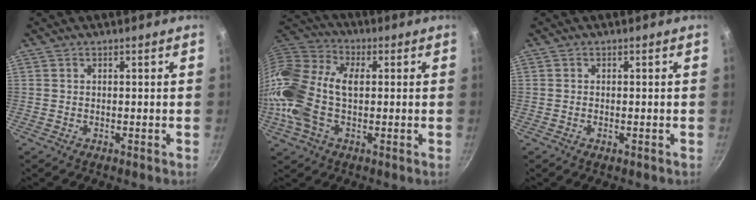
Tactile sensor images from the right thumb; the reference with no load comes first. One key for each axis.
{"total": 18.4, "fx": -0.3, "fy": 11.2, "fz": 14.6, "tx": -0.292, "ty": 0.028, "tz": -0.023}
{"total": 0.7, "fx": -0.3, "fy": 0.3, "fz": 0.6, "tx": -0.012, "ty": 0.001, "tz": -0.005}